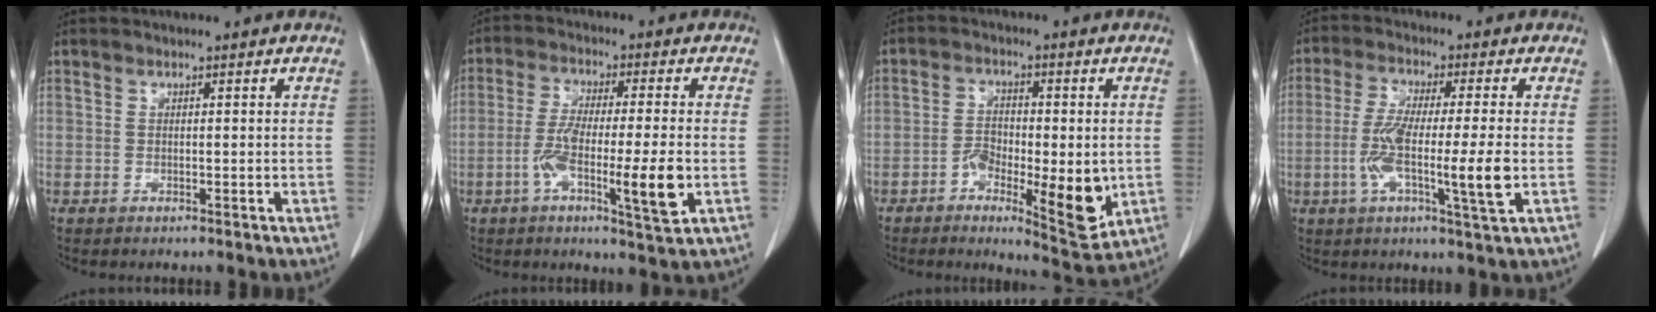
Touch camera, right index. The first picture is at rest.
{"total": 10.9, "force": [-2.9, 1.0, 10.4], "torque": [-0.181, -0.011, -0.051]}
{"total": 11.1, "force": [-3.0, 3.9, 9.9], "torque": [-0.141, -0.006, -0.039]}
{"total": 11.0, "force": [-1.9, 0.5, 10.8], "torque": [-0.198, -0.012, -0.040]}